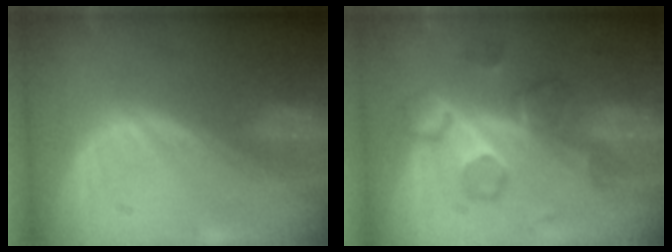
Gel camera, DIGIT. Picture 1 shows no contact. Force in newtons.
{"total": 8.5, "press": 7.7, "slide": 3.5}